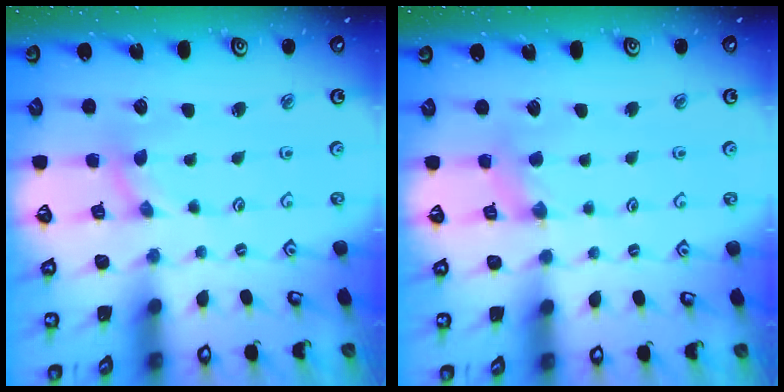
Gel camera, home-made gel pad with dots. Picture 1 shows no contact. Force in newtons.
{"total": 3.8, "press": 3.8, "slide": 0.4}